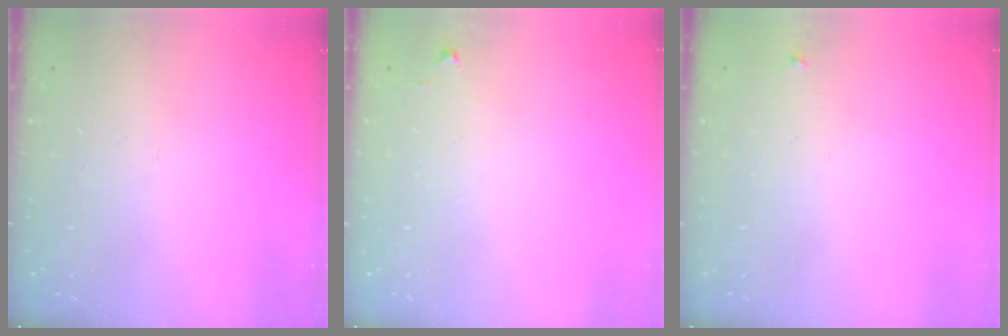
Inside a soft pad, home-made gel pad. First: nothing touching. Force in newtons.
{"total": 5.0, "press": 5.0, "slide": 0.7}
{"total": 2.3, "press": 2.3, "slide": 0.2}